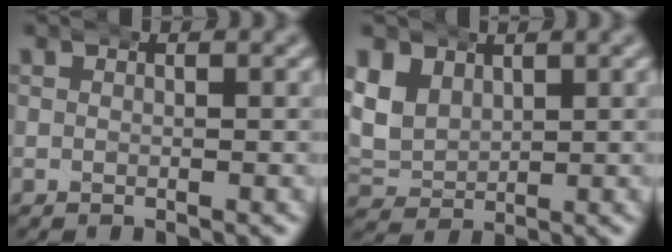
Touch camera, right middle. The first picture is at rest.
{"total": 7.2, "force": [0.9, 6.5, 3.0], "torque": [-0.100, -0.008, 0.012]}